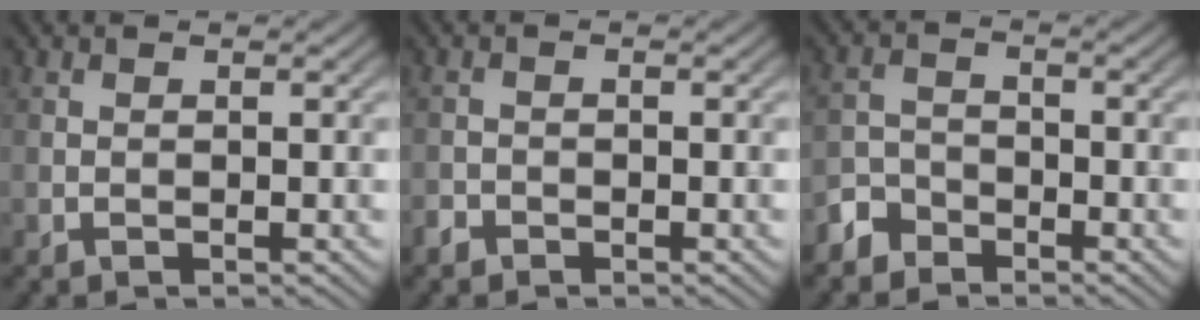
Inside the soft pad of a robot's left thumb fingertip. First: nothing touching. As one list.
[{"total": 1.2, "force": [-1.0, 0.7, 0.2], "torque": [-0.003, 0.000, -0.022]}, {"total": 3.2, "force": [-2.6, 1.8, 0.5], "torque": [-0.011, 0.004, -0.064]}]